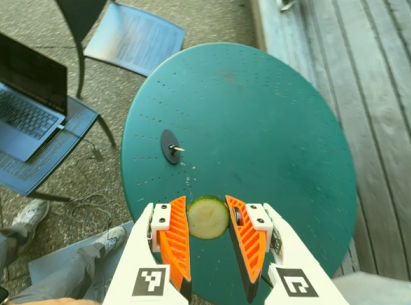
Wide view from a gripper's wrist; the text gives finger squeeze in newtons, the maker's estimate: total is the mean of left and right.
{"total": 11.8, "left": 12.0, "right": 11.6}